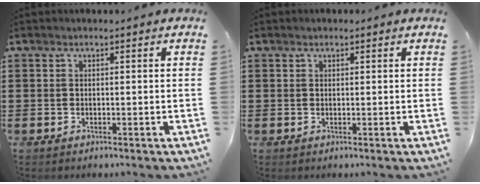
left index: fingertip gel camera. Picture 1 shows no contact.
{"total": 0.6, "force": [0.4, 0.4, 0.1], "torque": [-0.004, 0.003, 0.009]}